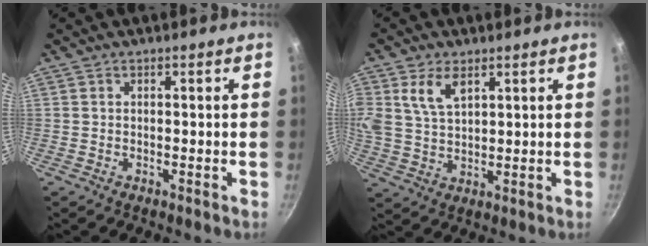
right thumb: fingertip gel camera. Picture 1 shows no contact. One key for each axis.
{"total": 7.7, "fx": 3.5, "fy": 4.4, "fz": 5.2, "tx": -0.100, "ty": -0.010, "tz": 0.070}